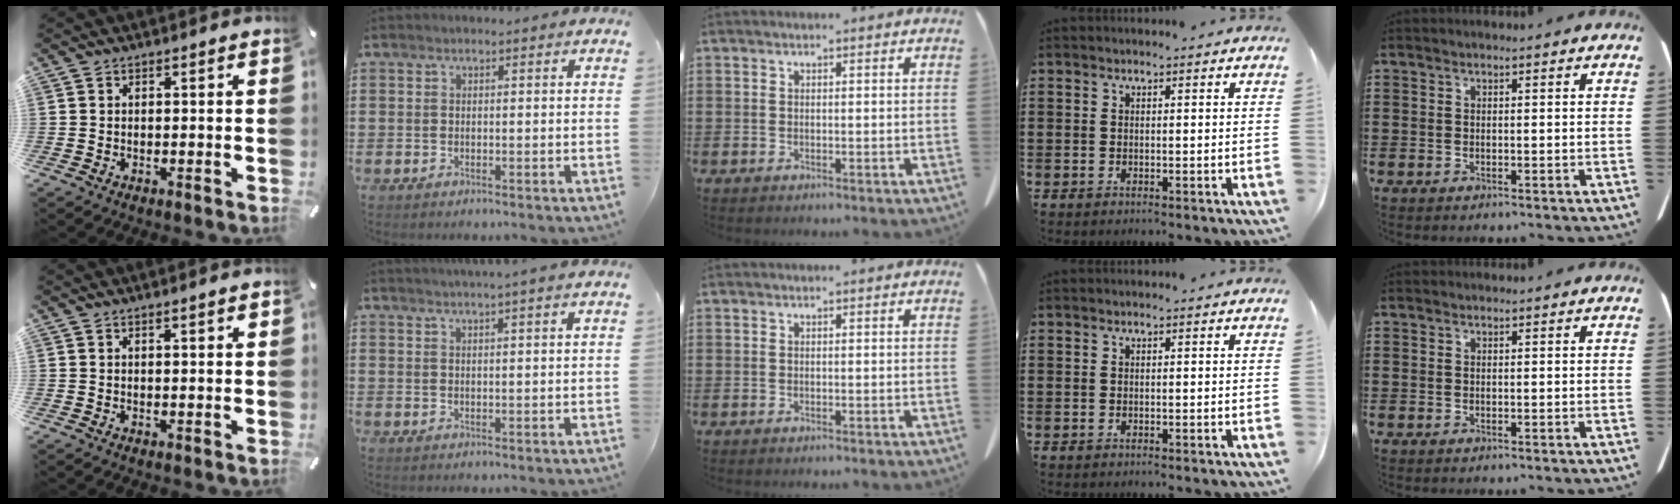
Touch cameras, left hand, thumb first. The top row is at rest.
{"thumb": {"total": 1.3, "force": [0.7, 0.3, 1.1], "torque": [-0.021, 0.001, 0.012]}, "index": {"total": 1.9, "force": [1.7, -0.5, 0.7], "torque": [-0.016, -0.001, 0.033]}}